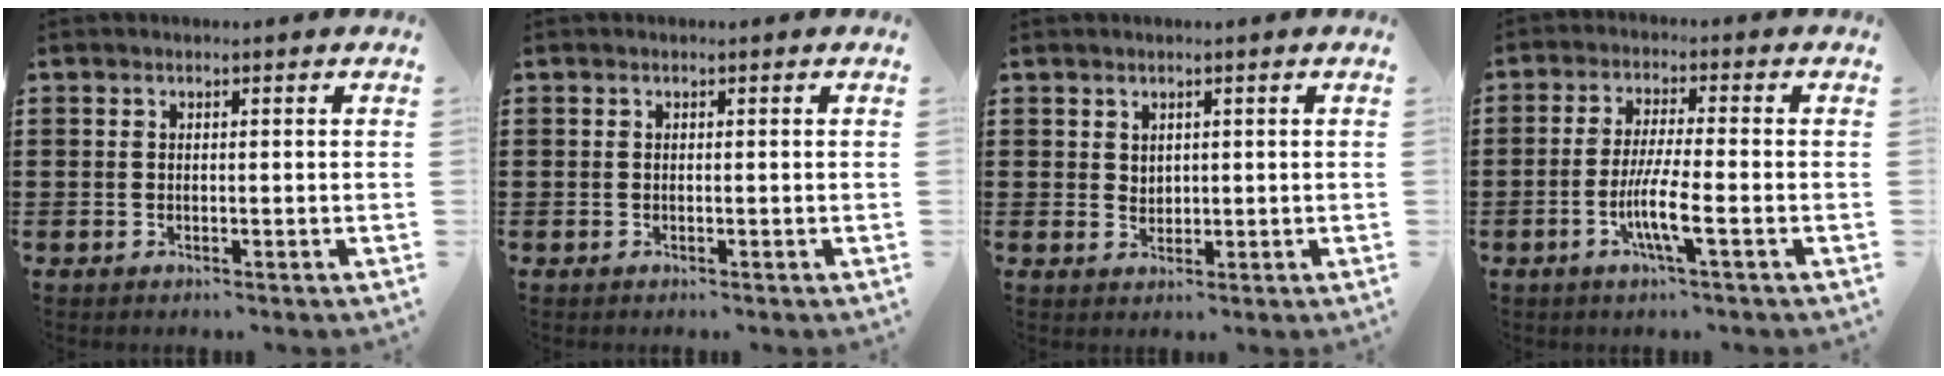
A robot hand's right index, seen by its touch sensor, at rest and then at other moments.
{"total": 0.0}
{"total": 1.6, "force": [1.1, 1.1, 0.3], "torque": [-0.008, 0.004, 0.022]}
{"total": 6.5, "force": [-2.3, 0.5, 6.1], "torque": [-0.123, -0.012, -0.046]}